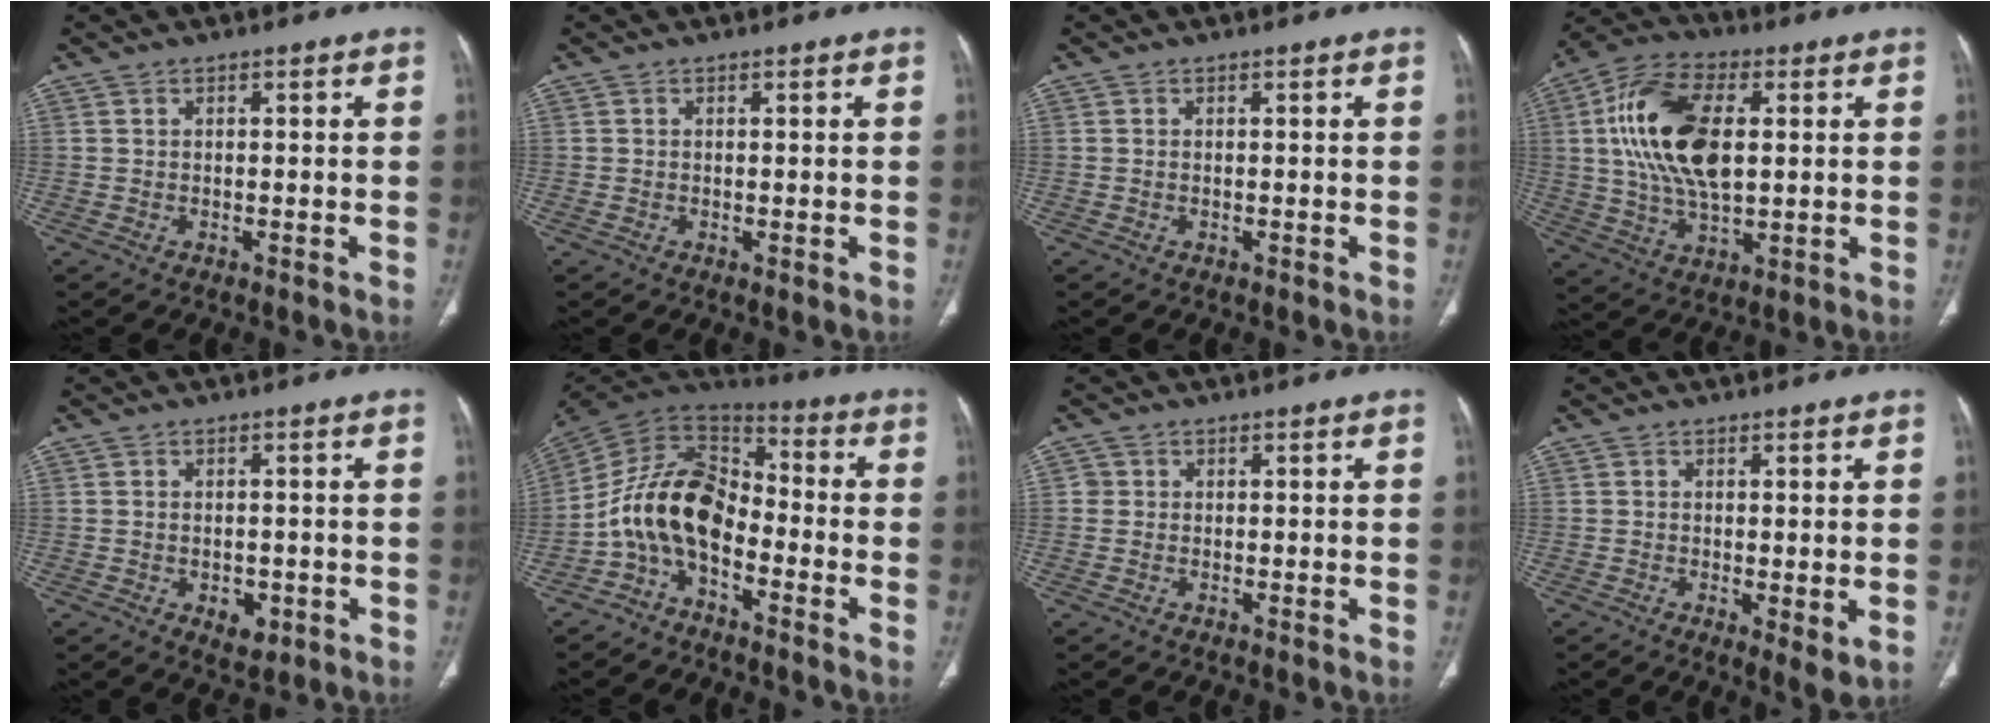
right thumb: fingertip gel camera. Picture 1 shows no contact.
{"total": 0.6, "force": [-0.1, 0.3, 0.5], "torque": [-0.013, -0.004, 0.001]}
{"total": 0.0}
{"total": 18.4, "force": [2.9, 9.7, 15.4], "torque": [-0.298, 0.008, 0.053]}
{"total": 3.9, "force": [-1.3, 2.5, 2.7], "torque": [-0.030, 0.001, -0.009]}
{"total": 14.1, "force": [-4.7, 8.6, 10.1], "torque": [-0.180, 0.081, -0.103]}
{"total": 1.1, "force": [0.1, 1.1, 0.1], "torque": [0.006, 0.003, 0.001]}
{"total": 4.0, "force": [-0.5, 1.3, 3.8], "torque": [-0.063, -0.016, -0.010]}